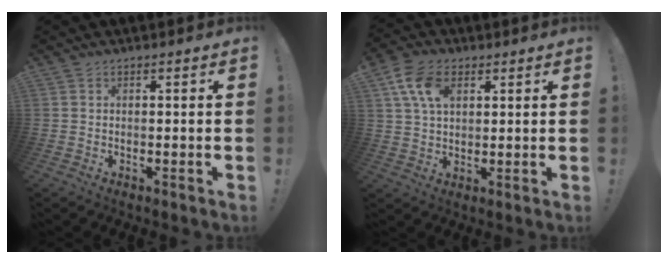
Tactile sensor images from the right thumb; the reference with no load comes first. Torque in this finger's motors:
{"motor_torque": [0.60, 1.39, 0.07, 0.13, 0.11]}